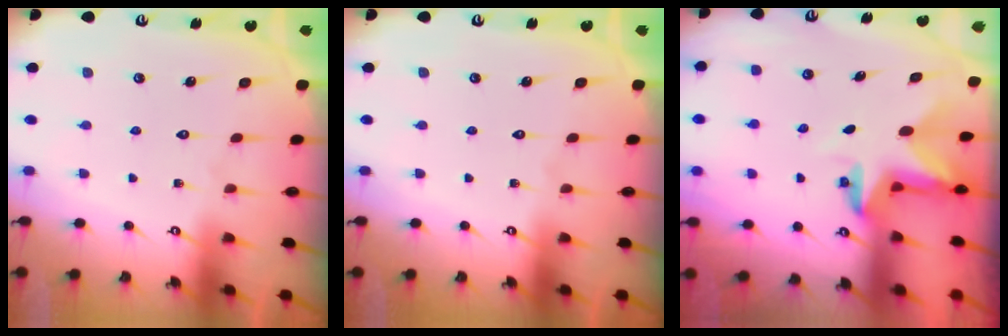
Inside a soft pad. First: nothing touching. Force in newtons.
{"total": 0.0}
{"total": 2.9, "press": 2.9, "slide": 0.2}